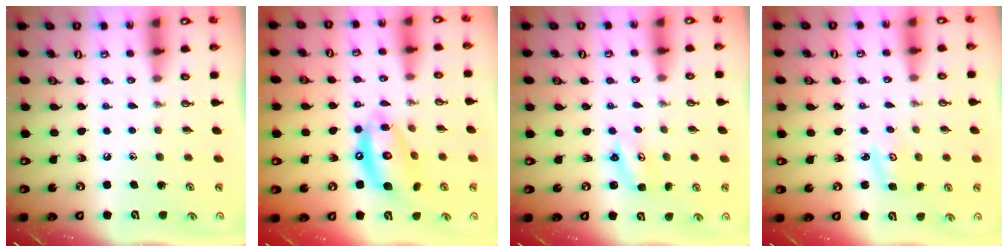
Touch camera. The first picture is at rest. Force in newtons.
{"total": 12.2, "press": 12.1, "slide": 1.1}
{"total": 2.9, "press": 2.9, "slide": 0.3}
{"total": 2.9, "press": 2.9, "slide": 0.3}